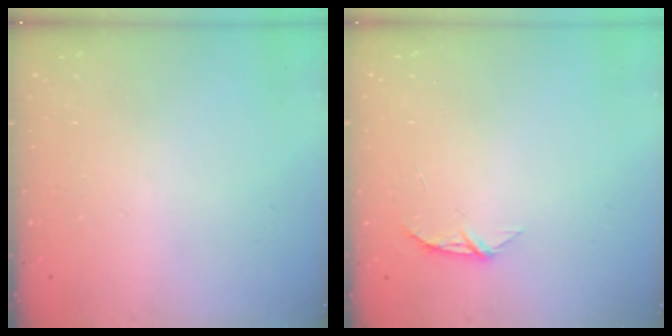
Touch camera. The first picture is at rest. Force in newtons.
{"total": 4.6, "press": 4.5, "slide": 0.5}